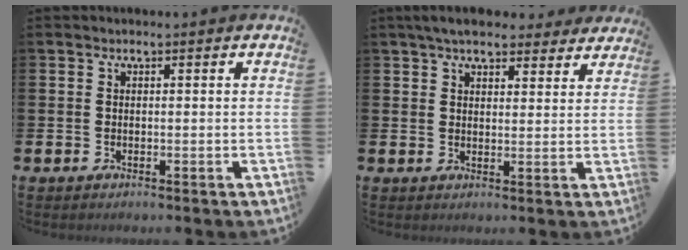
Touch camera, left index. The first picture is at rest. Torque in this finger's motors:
{"motor_torque": [1.02, -1.12, 0.84, 0.21]}